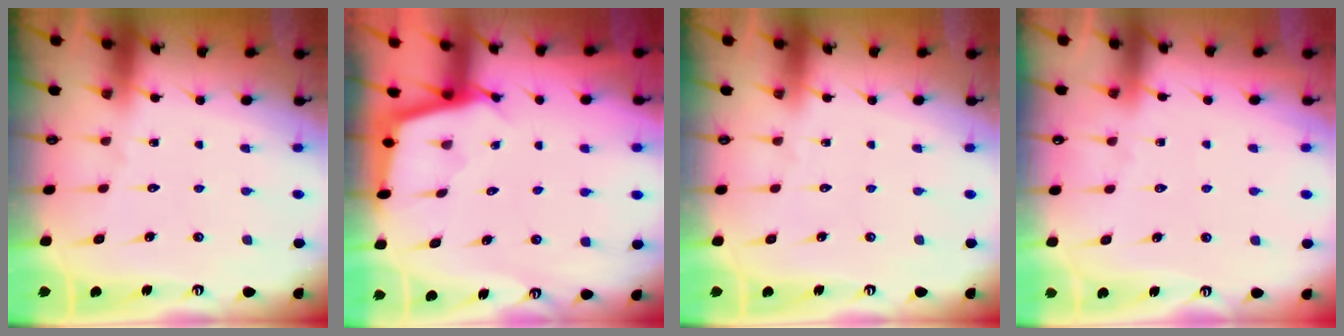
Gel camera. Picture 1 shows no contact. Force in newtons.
{"total": 2.4, "press": 2.4, "slide": 0.2}
{"total": 0.0}
{"total": 3.1, "press": 3.1, "slide": 0.6}